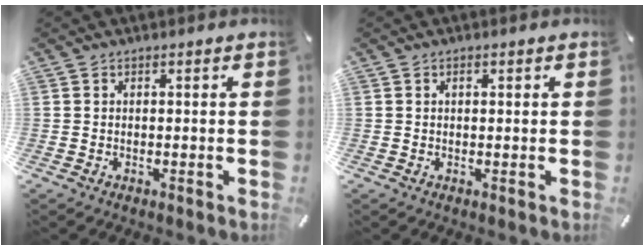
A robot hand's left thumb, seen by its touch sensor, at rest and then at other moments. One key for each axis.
{"total": 0.7, "fx": 0.3, "fy": 0.3, "fz": 0.6, "tx": -0.012, "ty": 0.002, "tz": 0.004}